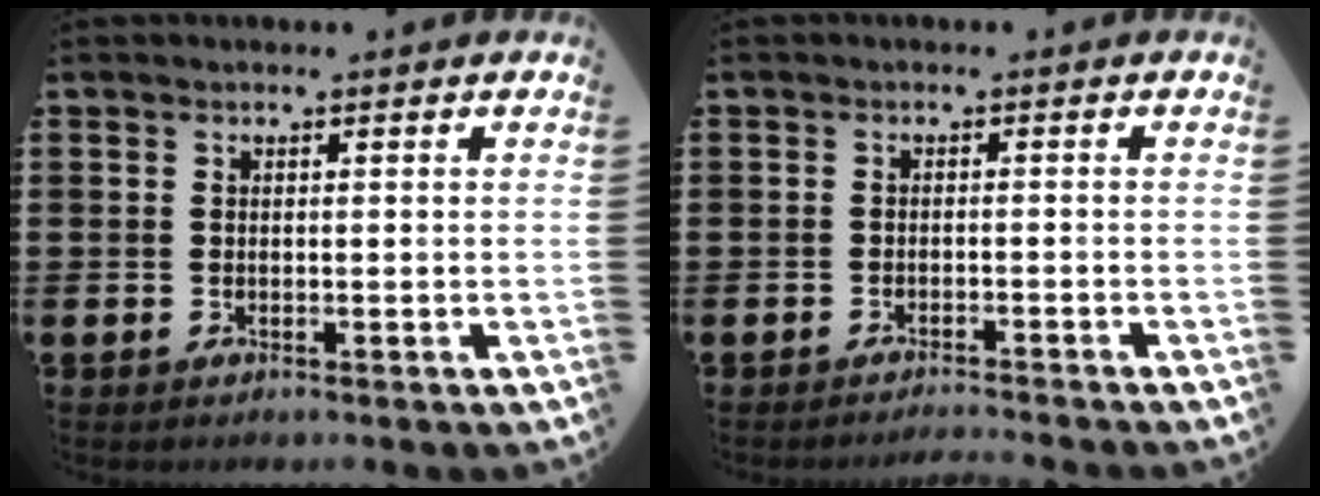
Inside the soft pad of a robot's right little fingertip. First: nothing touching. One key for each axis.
{"total": 1.2, "fx": -1.1, "fy": -0.2, "fz": 0.0, "tx": 0.000, "ty": 0.002, "tz": -0.023}